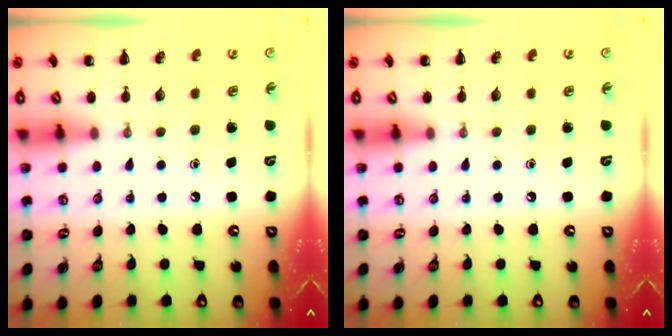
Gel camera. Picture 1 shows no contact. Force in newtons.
{"total": 0.0}